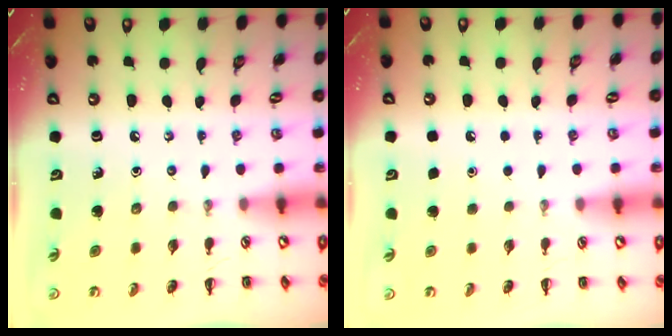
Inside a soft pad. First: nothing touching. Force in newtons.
{"total": 1.6, "press": 1.6, "slide": 0.1}